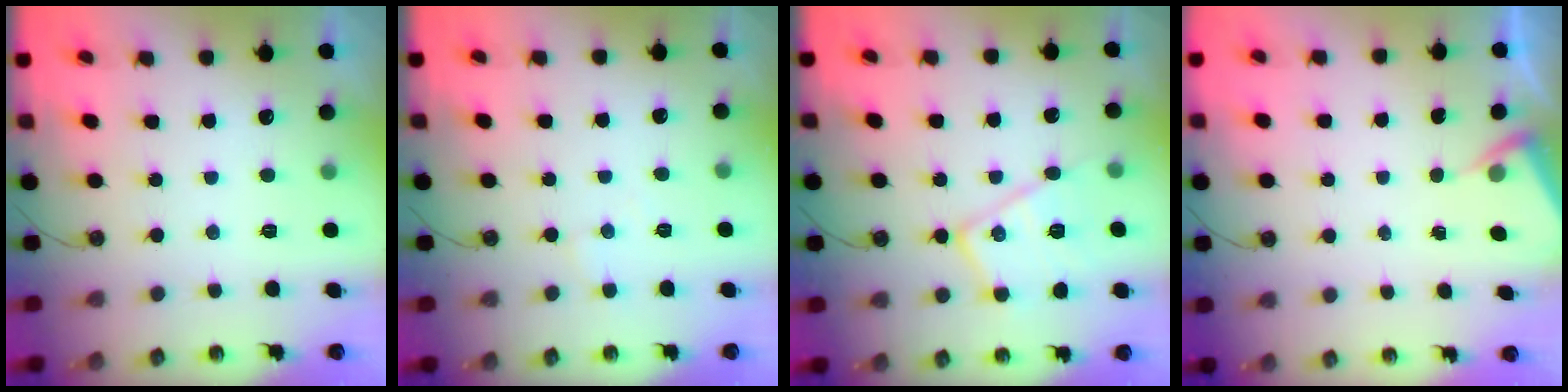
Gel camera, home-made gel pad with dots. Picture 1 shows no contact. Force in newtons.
{"total": 3.1, "press": 3.0, "slide": 0.6}
{"total": 13.4, "press": 13.4, "slide": 0.4}
{"total": 2.9, "press": 2.9, "slide": 0.4}